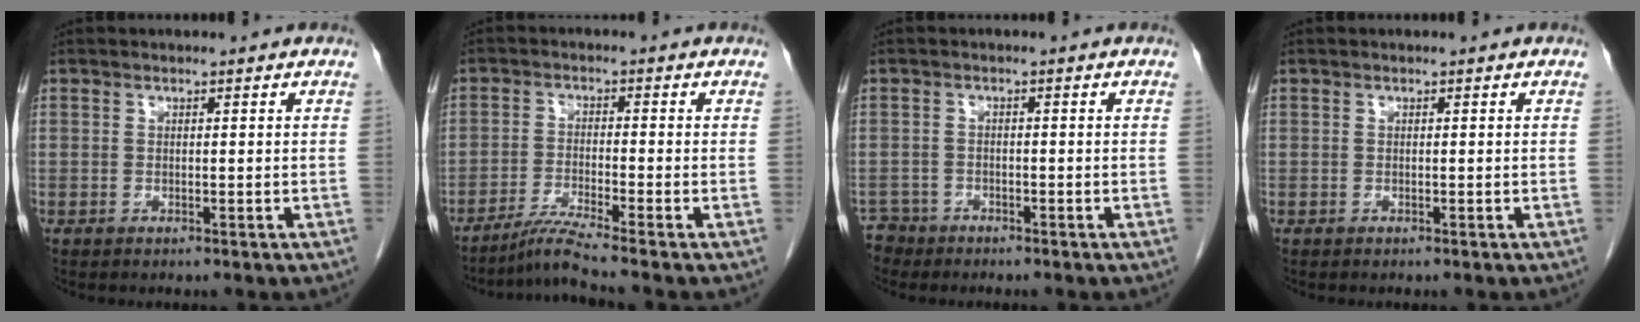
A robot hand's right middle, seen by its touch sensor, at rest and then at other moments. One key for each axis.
{"total": 4.7, "fx": -4.0, "fy": -1.9, "fz": 1.6, "tx": -0.035, "ty": -0.027, "tz": -0.079}
{"total": 2.6, "fx": -2.2, "fy": 1.1, "fz": -0.8, "tx": 0.014, "ty": 0.001, "tz": -0.042}
{"total": 0.0}